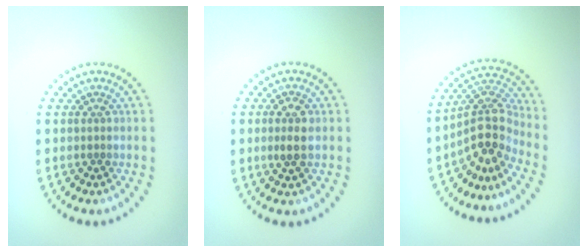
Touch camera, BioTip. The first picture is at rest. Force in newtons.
{"total": 2.1, "press": 2.1, "slide": 0.3}
{"total": 4.4, "press": 3.3, "slide": 3.0}